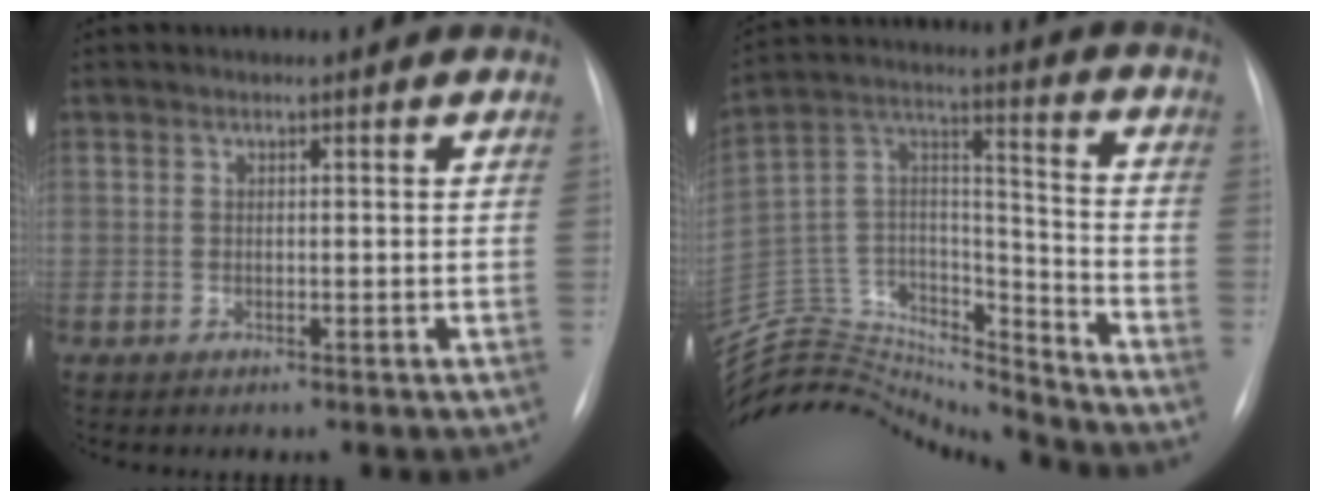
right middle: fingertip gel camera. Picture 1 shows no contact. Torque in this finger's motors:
{"motor_torque": [0.54, -1.11, 0.02, 0.01]}